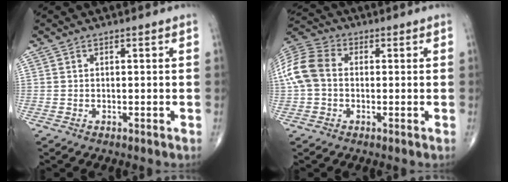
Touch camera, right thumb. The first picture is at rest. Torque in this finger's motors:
{"motor_torque": [-0.12, 0.23, 0.08, -0.08, 0.10]}